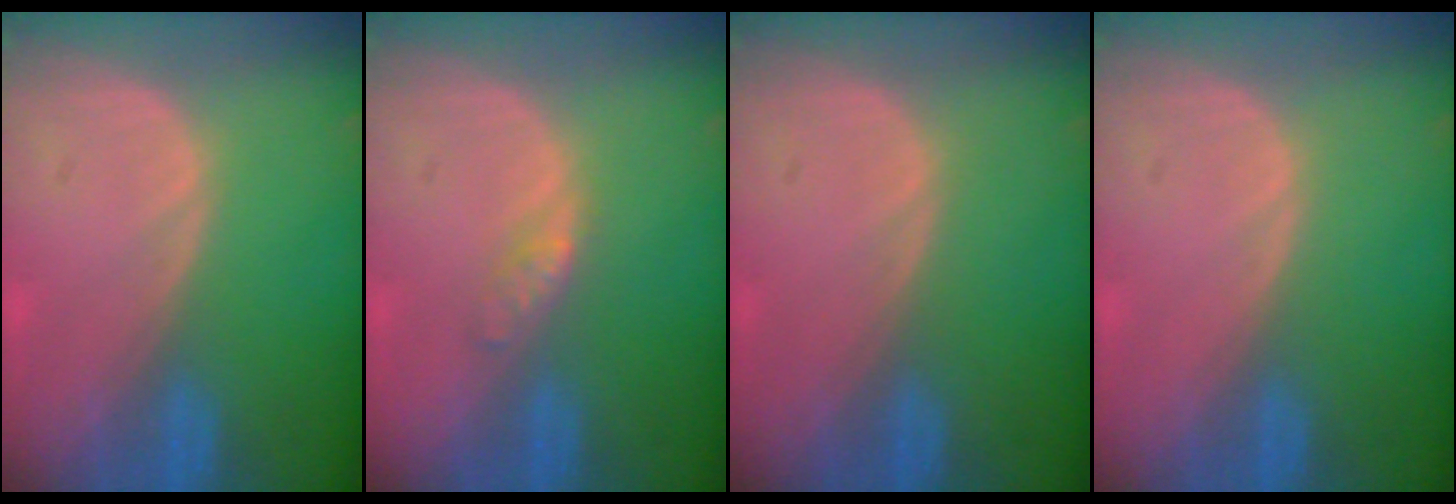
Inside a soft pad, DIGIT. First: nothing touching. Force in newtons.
{"total": 2.0, "press": 2.0, "slide": 0.1}
{"total": 0.0}
{"total": 0.0}